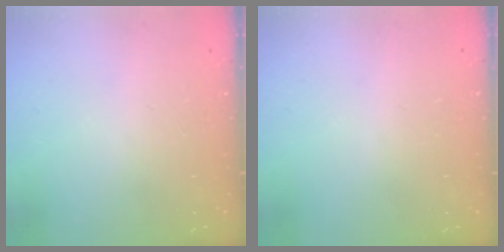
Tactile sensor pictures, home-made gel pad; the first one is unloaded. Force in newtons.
{"total": 0.6, "press": 0.6, "slide": 0.2}